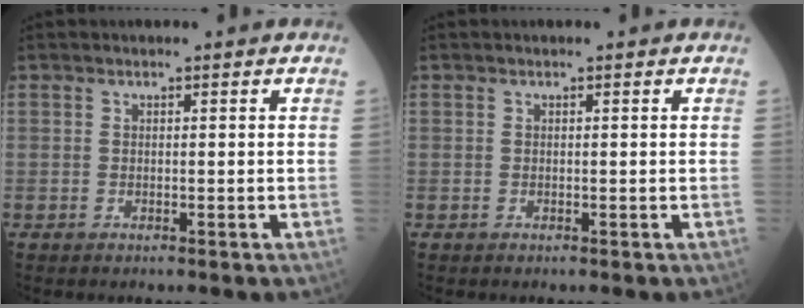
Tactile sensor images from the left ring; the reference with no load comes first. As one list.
[{"total": 0.0}]